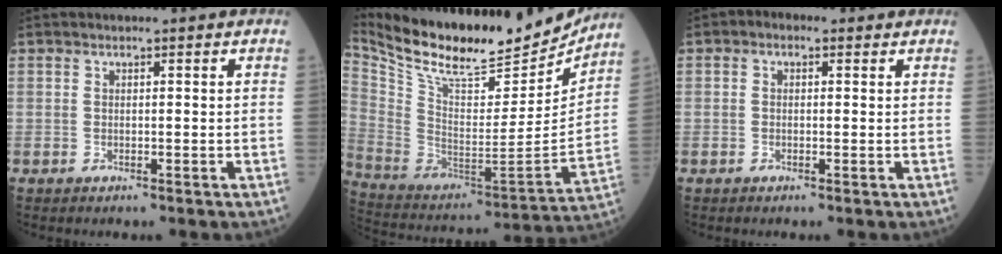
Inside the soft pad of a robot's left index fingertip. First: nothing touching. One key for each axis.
{"total": 26.1, "fx": 22.9, "fy": 5.7, "fz": 11.2, "tx": -0.208, "ty": -0.039, "tz": 0.357}
{"total": 1.9, "fx": 0.8, "fy": 1.4, "fz": 1.0, "tx": -0.017, "ty": 0.015, "tz": 0.005}